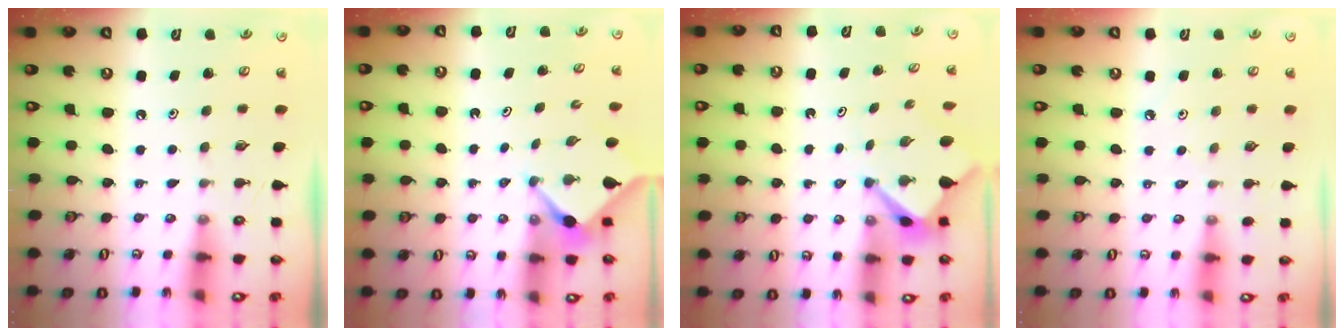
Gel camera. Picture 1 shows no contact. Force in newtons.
{"total": 3.0, "press": 3.0, "slide": 0.4}
{"total": 3.1, "press": 3.0, "slide": 0.3}
{"total": 1.1, "press": 1.1, "slide": 0.4}